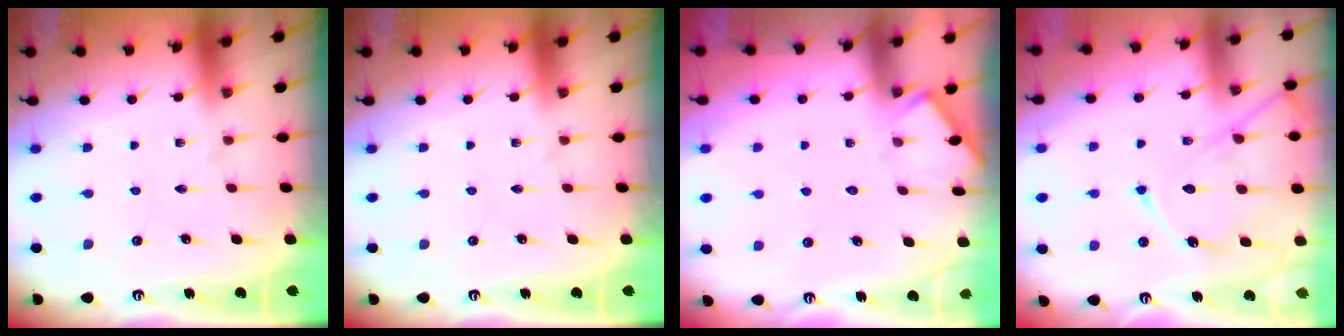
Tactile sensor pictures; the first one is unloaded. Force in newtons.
{"total": 0.0}
{"total": 3.2, "press": 3.2, "slide": 0.4}
{"total": 13.0, "press": 12.9, "slide": 1.2}